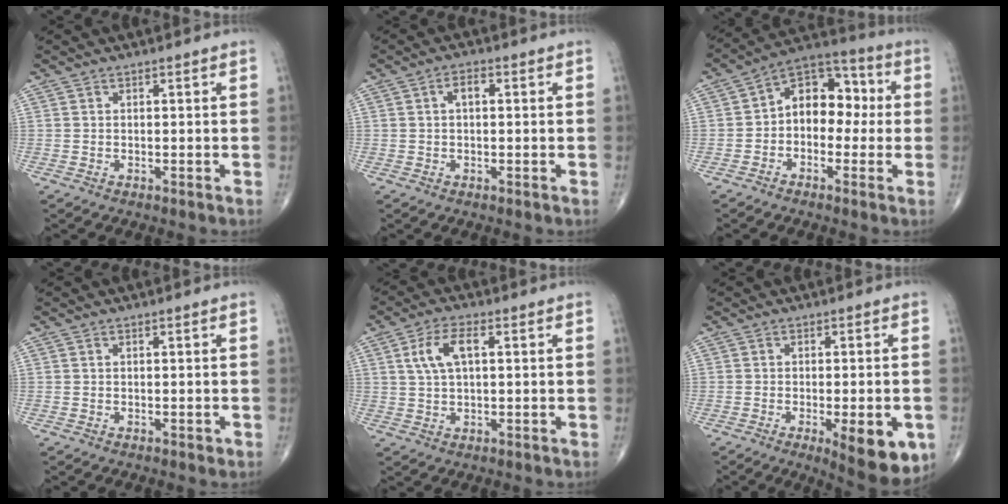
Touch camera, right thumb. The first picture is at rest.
{"total": 2.4, "force": [0.3, 1.3, 2.0], "torque": [-0.032, 0.006, 0.003]}
{"total": 11.6, "force": [0.0, 8.1, 8.3], "torque": [-0.083, 0.041, -0.019]}
{"total": 0.6, "force": [-0.1, 0.3, 0.5], "torque": [-0.006, 0.000, -0.003]}
{"total": 6.5, "force": [1.7, 3.0, 5.6], "torque": [-0.115, 0.009, 0.033]}
{"total": 11.6, "force": [-4.1, 3.8, 10.1], "torque": [-0.118, -0.007, -0.046]}